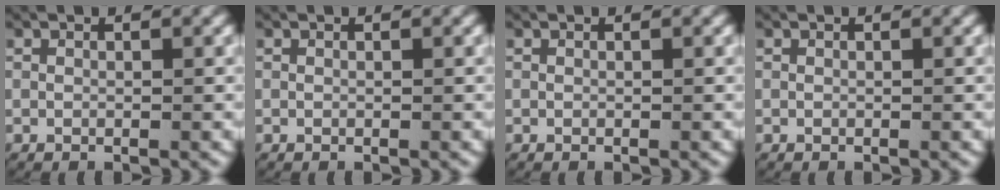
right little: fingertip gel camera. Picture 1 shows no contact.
{"total": 0.0}
{"total": 0.0}
{"total": 0.0}